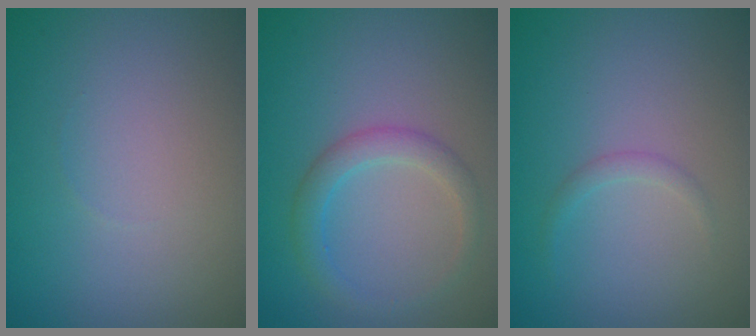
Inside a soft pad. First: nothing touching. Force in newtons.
{"total": 2.4, "press": 2.4, "slide": 0.1}
{"total": 0.8, "press": 0.8, "slide": 0.1}